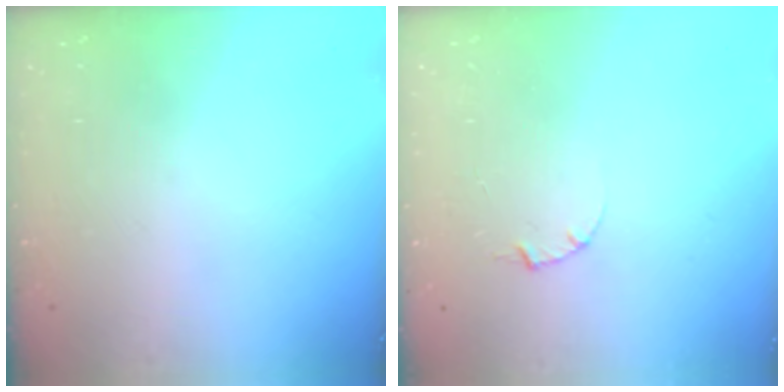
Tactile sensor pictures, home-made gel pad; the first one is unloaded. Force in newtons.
{"total": 1.0, "press": 1.0, "slide": 0.3}